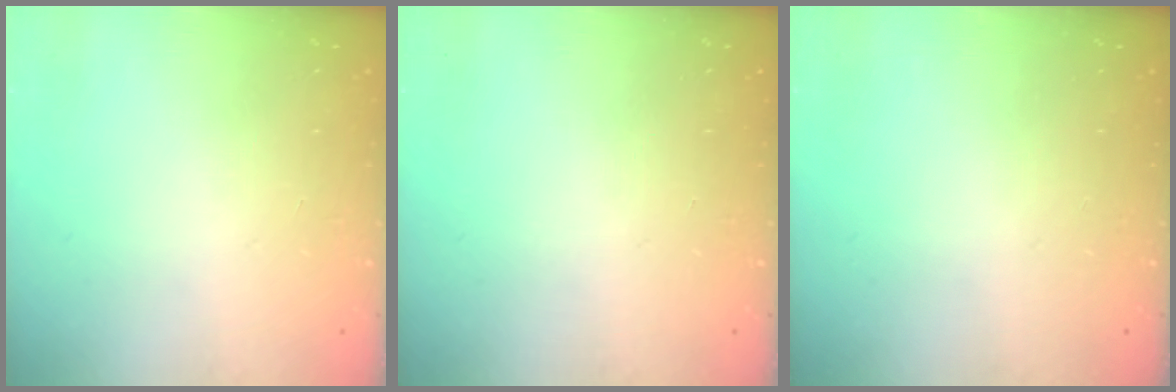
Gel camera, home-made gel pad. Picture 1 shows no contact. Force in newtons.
{"total": 0.0}
{"total": 0.0}